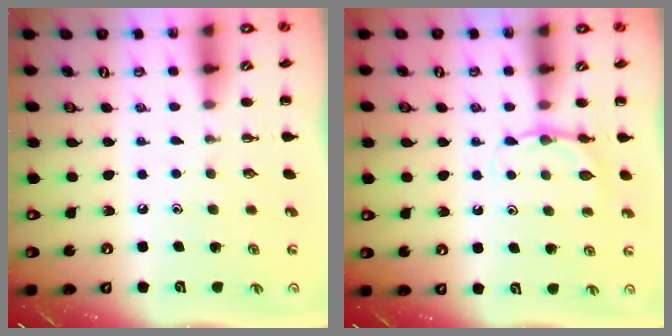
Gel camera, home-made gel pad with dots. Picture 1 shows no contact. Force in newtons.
{"total": 4.4, "press": 4.1, "slide": 1.6}